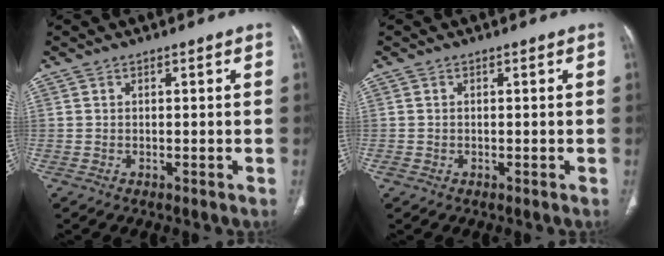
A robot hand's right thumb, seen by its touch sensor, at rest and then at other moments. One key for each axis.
{"total": 0.6, "fx": -0.2, "fy": 0.5, "fz": 0.2, "tx": -0.001, "ty": 0.003, "tz": -0.005}